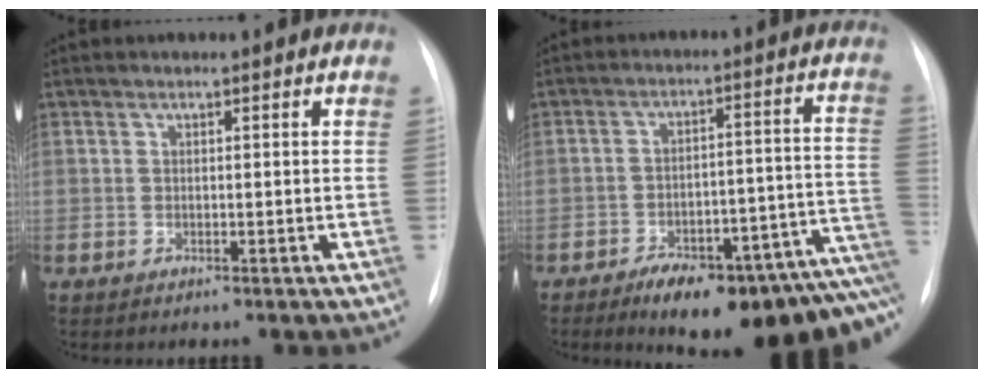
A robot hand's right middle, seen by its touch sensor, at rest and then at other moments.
{"total": 19.2, "force": [-12.8, 5.5, 13.2], "torque": [-0.097, 0.048, -0.167]}